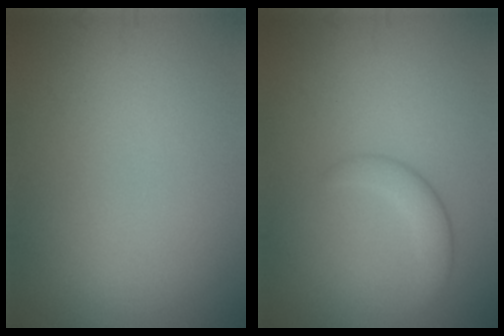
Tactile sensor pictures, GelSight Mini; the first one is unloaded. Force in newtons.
{"total": 2.3, "press": 2.3, "slide": 0.1}